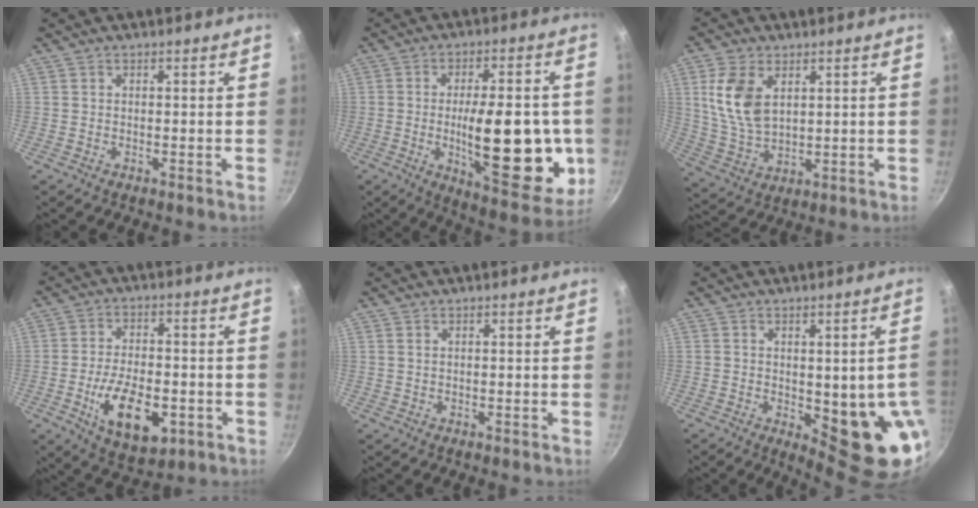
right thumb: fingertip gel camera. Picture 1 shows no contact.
{"total": 23.2, "force": [-3.0, 9.1, 21.2], "torque": [-0.264, -0.011, -0.035]}
{"total": 11.3, "force": [3.5, 6.7, 8.3], "torque": [-0.161, -0.020, 0.077]}
{"total": 13.9, "force": [-4.1, 7.4, 11.1], "torque": [-0.171, 0.010, -0.059]}
{"total": 0.5, "force": [0.3, 0.3, 0.4], "torque": [-0.009, 0.001, 0.005]}
{"total": 13.8, "force": [-2.1, 4.6, 12.8], "torque": [-0.125, -0.016, -0.016]}